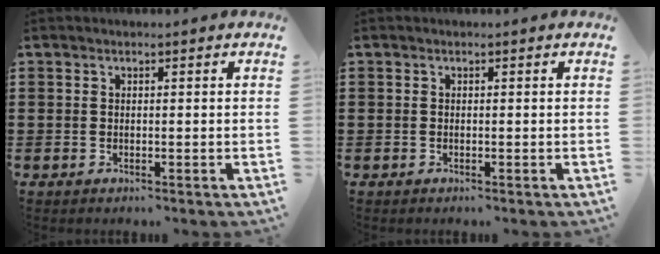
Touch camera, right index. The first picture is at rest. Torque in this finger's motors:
{"motor_torque": [0.48, 0.90, 0.03, 0.00]}